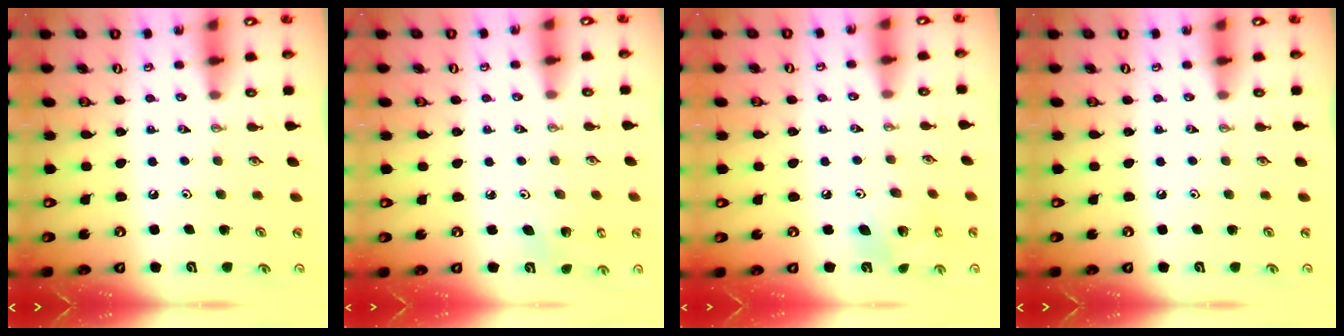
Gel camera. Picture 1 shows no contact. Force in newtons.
{"total": 3.8, "press": 3.7, "slide": 0.4}
{"total": 7.4, "press": 7.4, "slide": 0.1}
{"total": 0.0}